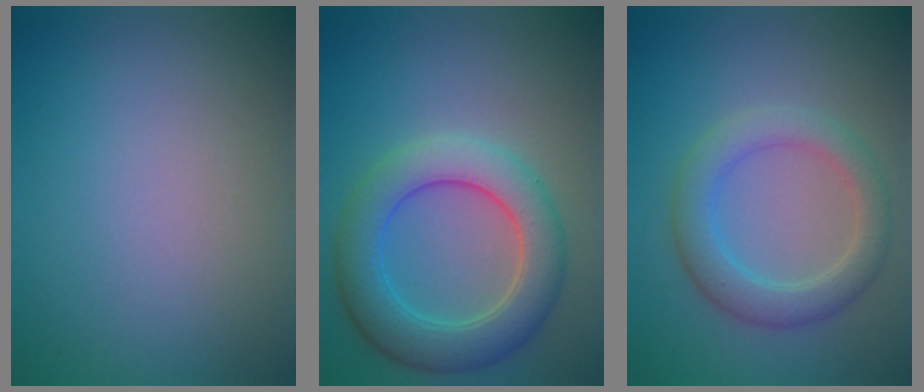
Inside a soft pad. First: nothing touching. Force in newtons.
{"total": 6.4, "press": 6.4, "slide": 0.3}
{"total": 4.0, "press": 4.0, "slide": 0.3}